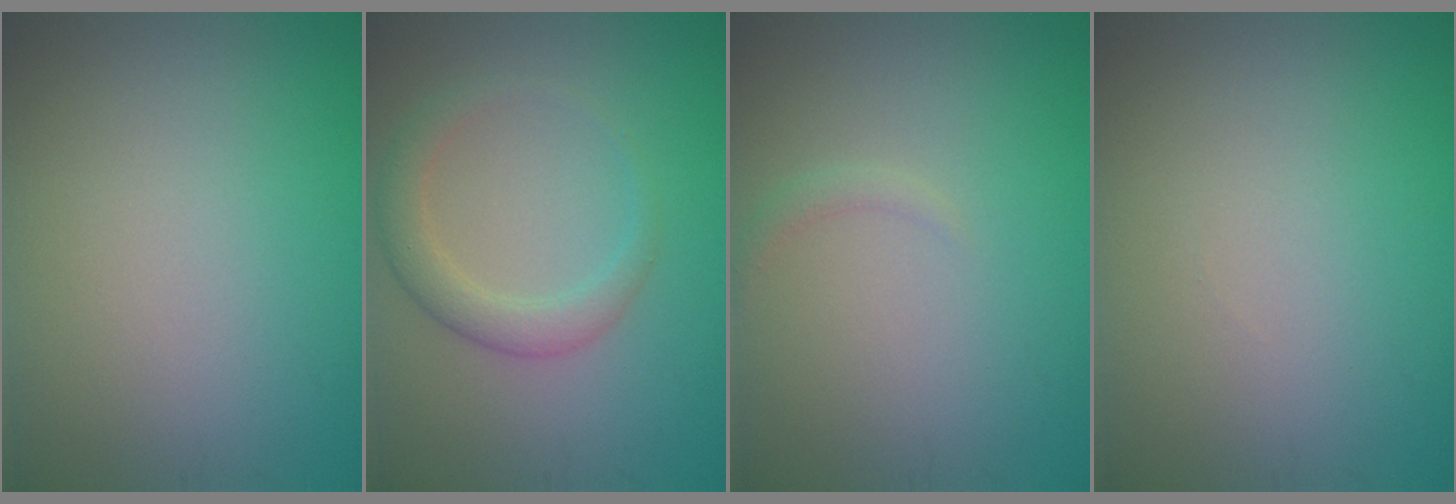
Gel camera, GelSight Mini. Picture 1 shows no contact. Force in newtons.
{"total": 2.6, "press": 2.6, "slide": 0.2}
{"total": 0.8, "press": 0.8, "slide": 0.0}
{"total": 0.0}